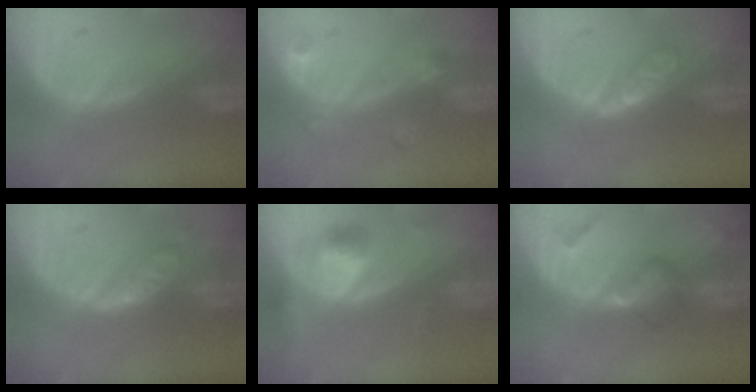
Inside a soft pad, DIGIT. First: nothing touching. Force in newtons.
{"total": 2.8, "press": 2.7, "slide": 0.7}
{"total": 4.5, "press": 4.0, "slide": 2.0}
{"total": 5.9, "press": 5.2, "slide": 2.9}
{"total": 5.1, "press": 4.7, "slide": 1.9}
{"total": 5.6, "press": 4.9, "slide": 2.7}